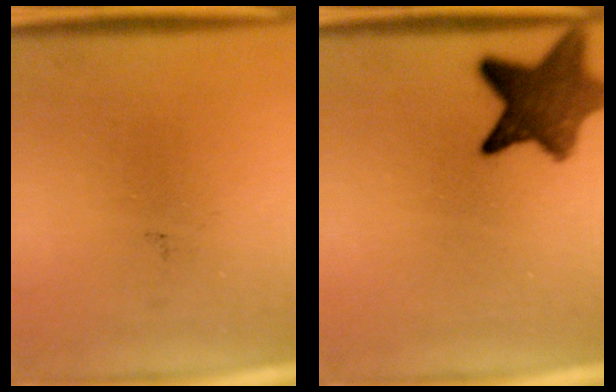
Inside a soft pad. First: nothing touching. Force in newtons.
{"total": 9.6}